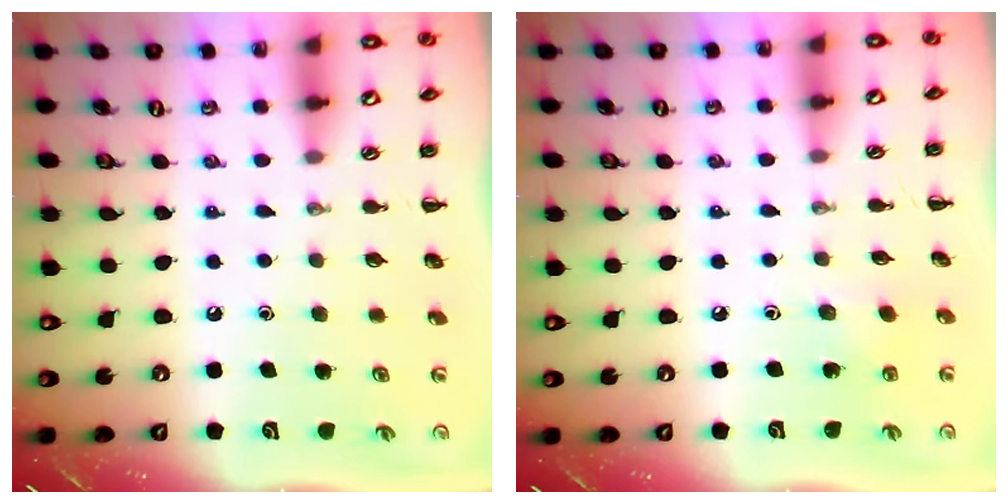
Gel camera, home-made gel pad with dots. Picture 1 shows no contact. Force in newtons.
{"total": 2.8, "press": 2.6, "slide": 0.9}